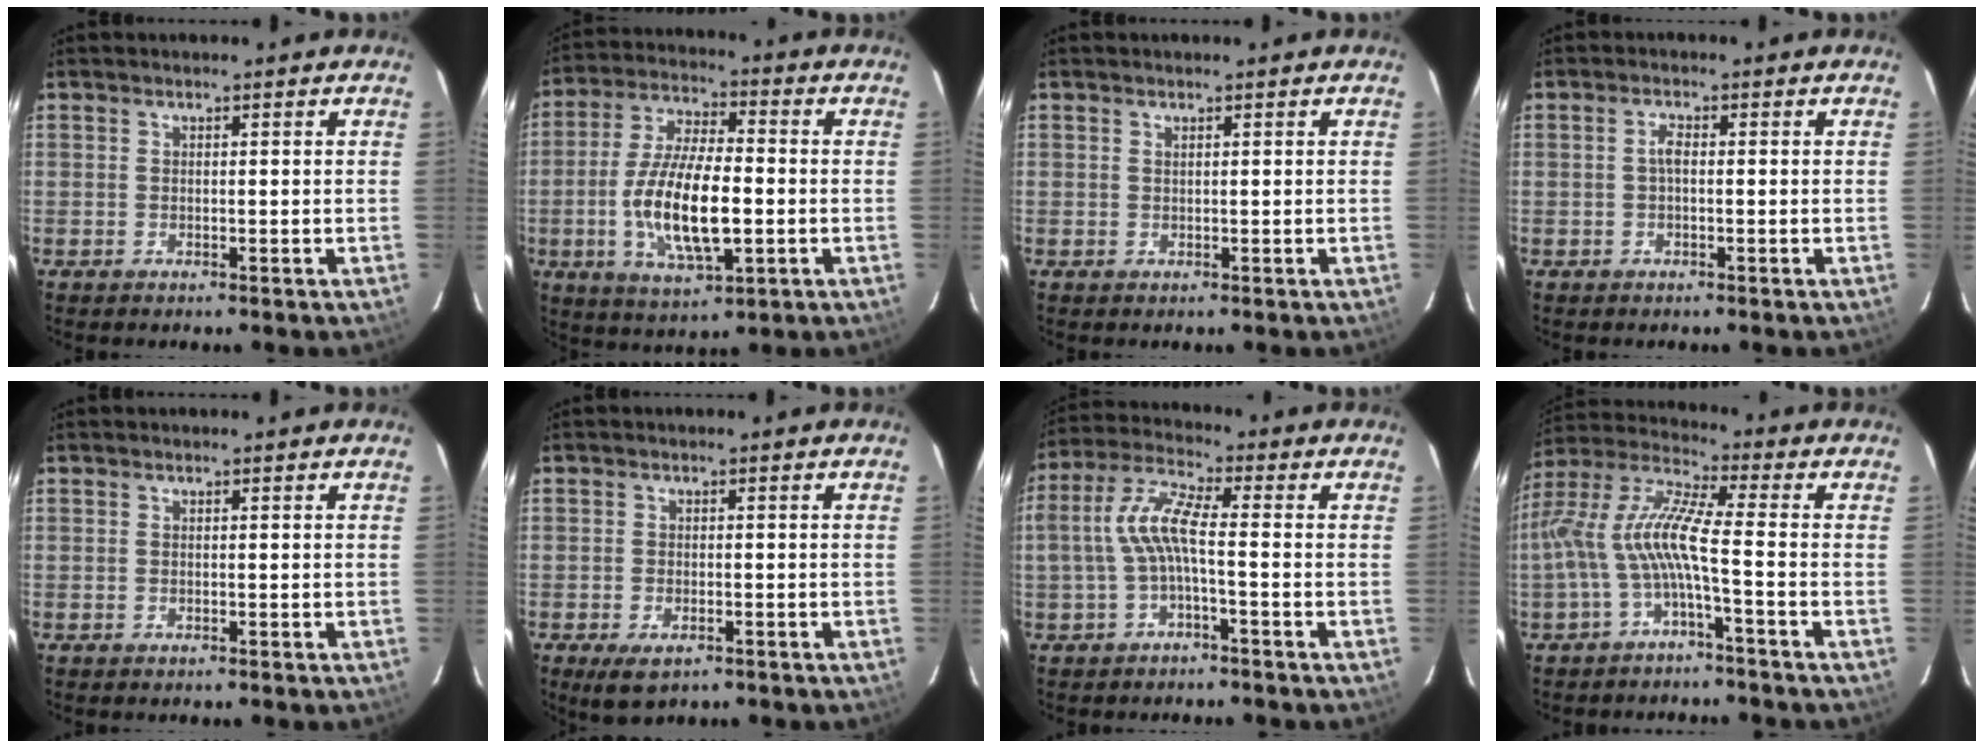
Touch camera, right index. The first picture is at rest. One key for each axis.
{"total": 15.0, "fx": -2.8, "fy": 5.2, "fz": 13.8, "tx": -0.275, "ty": -0.007, "tz": -0.048}
{"total": 2.0, "fx": 1.7, "fy": 0.0, "fz": 1.0, "tx": -0.018, "ty": -0.003, "tz": 0.029}
{"total": 1.6, "fx": -0.2, "fy": 0.7, "fz": 1.4, "tx": -0.030, "ty": 0.007, "tz": -0.005}
{"total": 0.0}
{"total": 4.4, "fx": -2.5, "fy": 2.3, "fz": 2.8, "tx": -0.062, "ty": -0.015, "tz": -0.041}
{"total": 6.8, "fx": -1.3, "fy": 1.2, "fz": 6.6, "tx": -0.152, "ty": 0.014, "tz": -0.024}
{"total": 10.0, "fx": -2.7, "fy": 1.0, "fz": 9.6, "tx": -0.206, "ty": 0.012, "tz": -0.053}